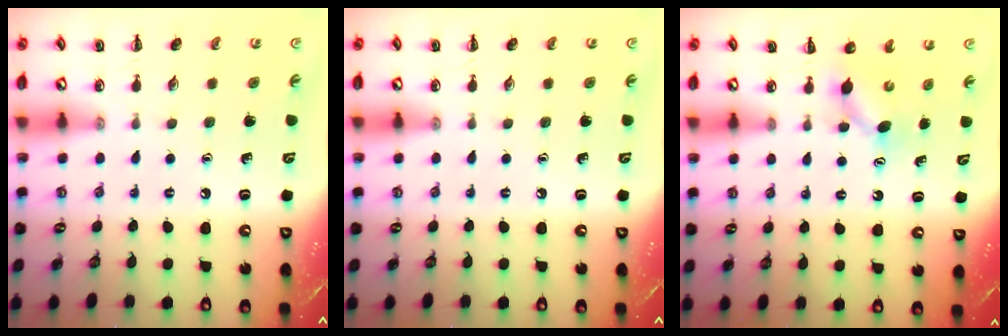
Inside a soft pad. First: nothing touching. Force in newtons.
{"total": 0.0}
{"total": 4.7, "press": 4.6, "slide": 1.0}